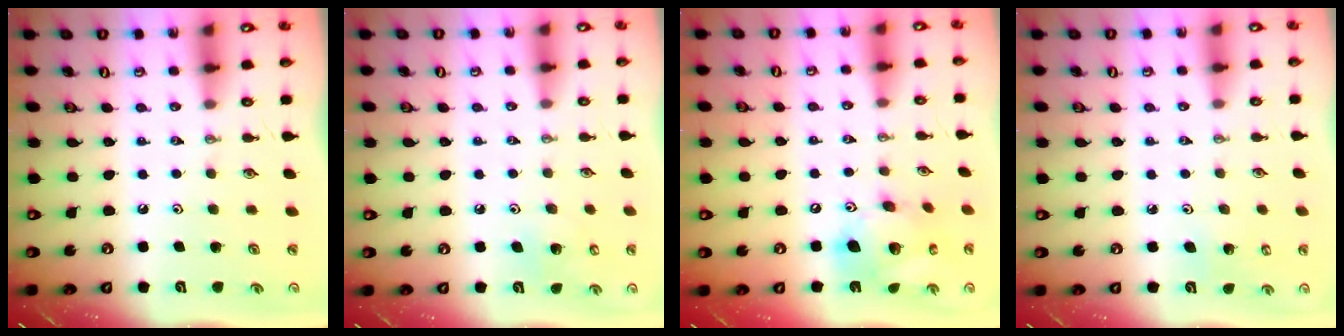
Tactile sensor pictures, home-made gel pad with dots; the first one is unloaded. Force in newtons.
{"total": 6.6, "press": 6.6, "slide": 0.4}
{"total": 16.3, "press": 16.0, "slide": 3.0}
{"total": 4.5, "press": 4.3, "slide": 1.2}